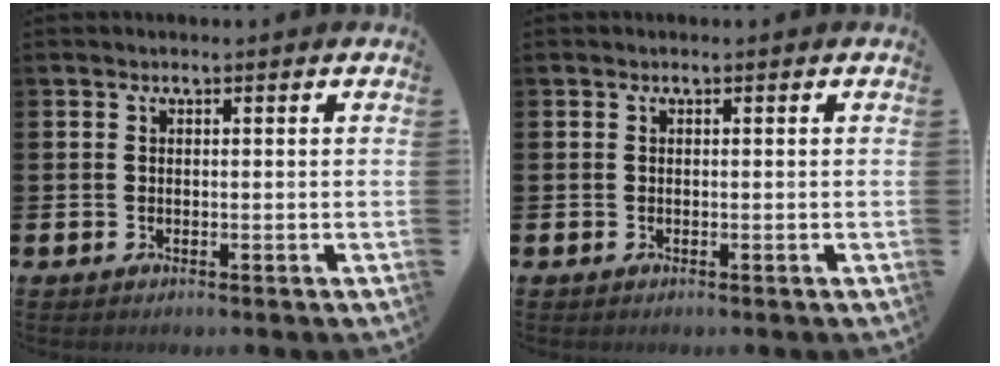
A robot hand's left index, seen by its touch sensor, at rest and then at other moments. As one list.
[{"total": 0.0}]